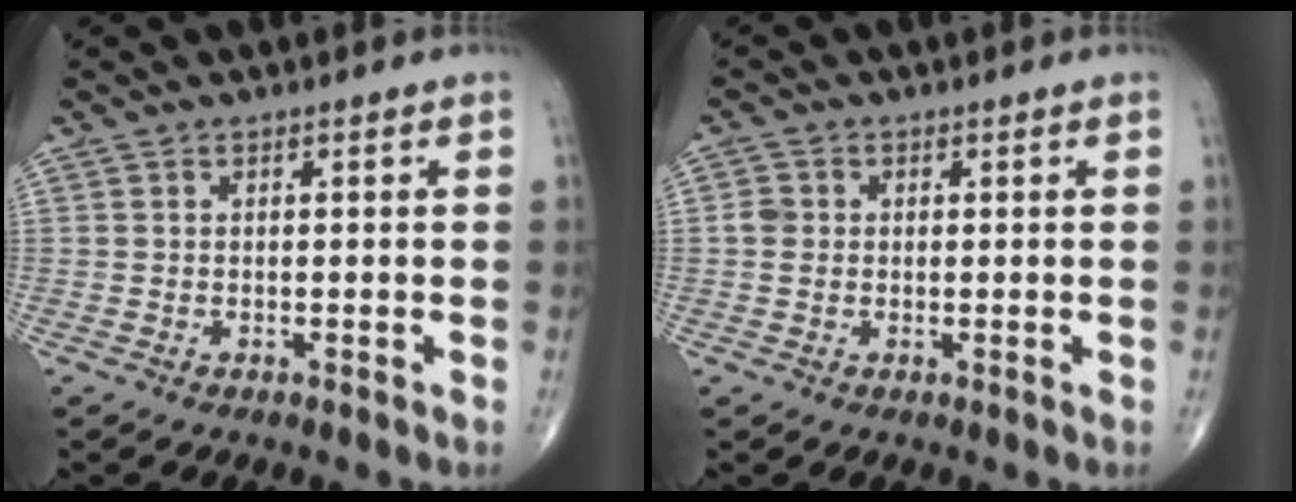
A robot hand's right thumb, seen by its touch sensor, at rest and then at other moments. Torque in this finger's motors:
{"motor_torque": [-0.03, -0.02, 0.30, 0.11, 0.01]}